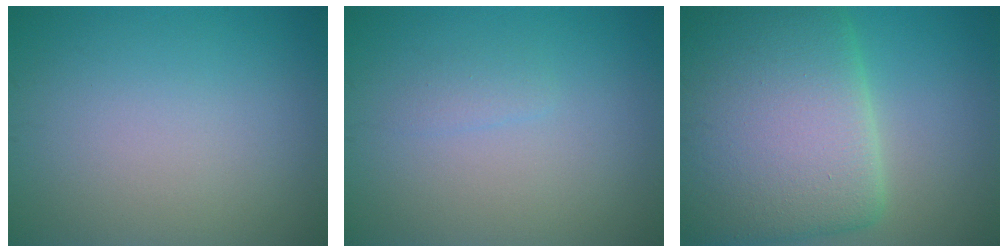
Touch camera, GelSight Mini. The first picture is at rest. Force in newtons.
{"total": 0.8, "press": 0.8, "slide": 0.1}
{"total": 14.6, "press": 14.6, "slide": 0.3}